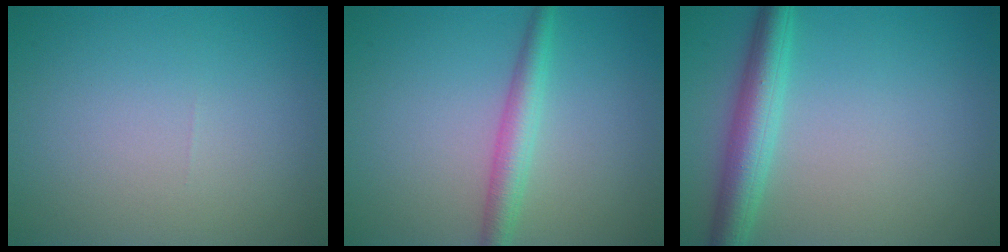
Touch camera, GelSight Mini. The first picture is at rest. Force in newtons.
{"total": 2.8, "press": 2.8, "slide": 0.0}
{"total": 4.3, "press": 4.3, "slide": 0.1}